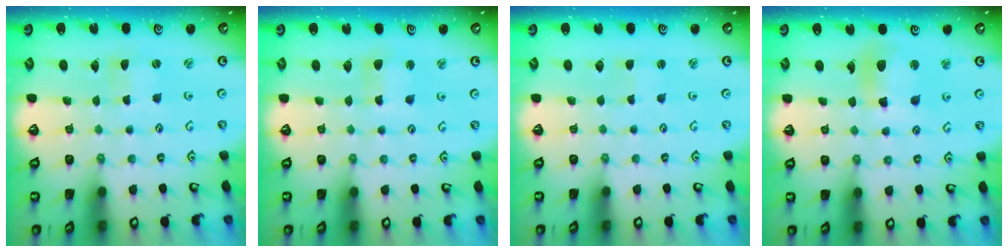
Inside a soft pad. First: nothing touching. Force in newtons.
{"total": 4.2, "press": 4.2, "slide": 0.4}
{"total": 0.9, "press": 0.9, "slide": 0.2}
{"total": 11.3, "press": 11.1, "slide": 2.2}